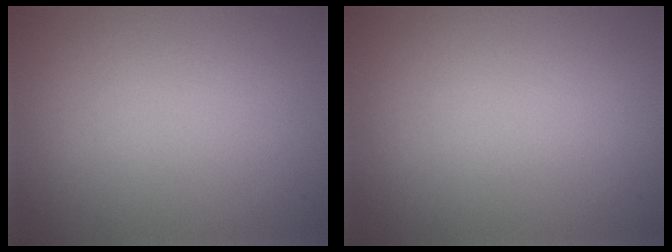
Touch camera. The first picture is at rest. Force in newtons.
{"total": 0.0}